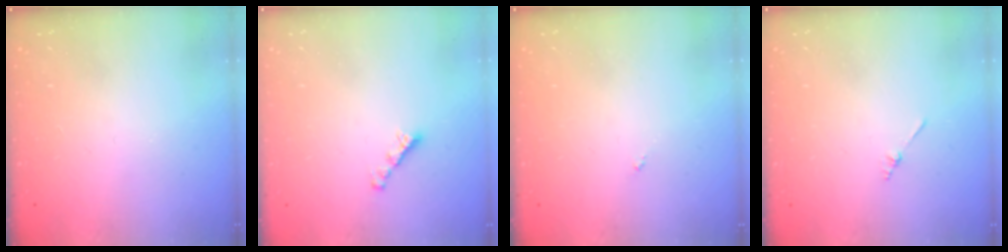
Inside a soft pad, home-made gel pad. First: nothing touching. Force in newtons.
{"total": 2.7, "press": 2.7, "slide": 0.2}
{"total": 0.0}
{"total": 1.3, "press": 1.3, "slide": 0.3}